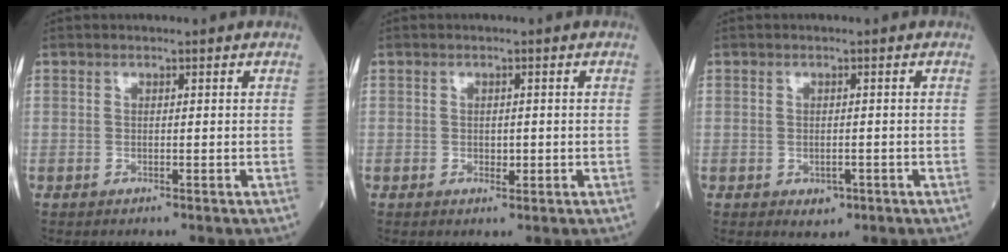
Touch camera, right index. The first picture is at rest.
{"total": 1.5, "force": [-0.2, 1.0, 1.1], "torque": [-0.014, 0.000, 0.000]}
{"total": 2.0, "force": [-0.9, 1.4, 1.2], "torque": [-0.013, 0.001, -0.003]}